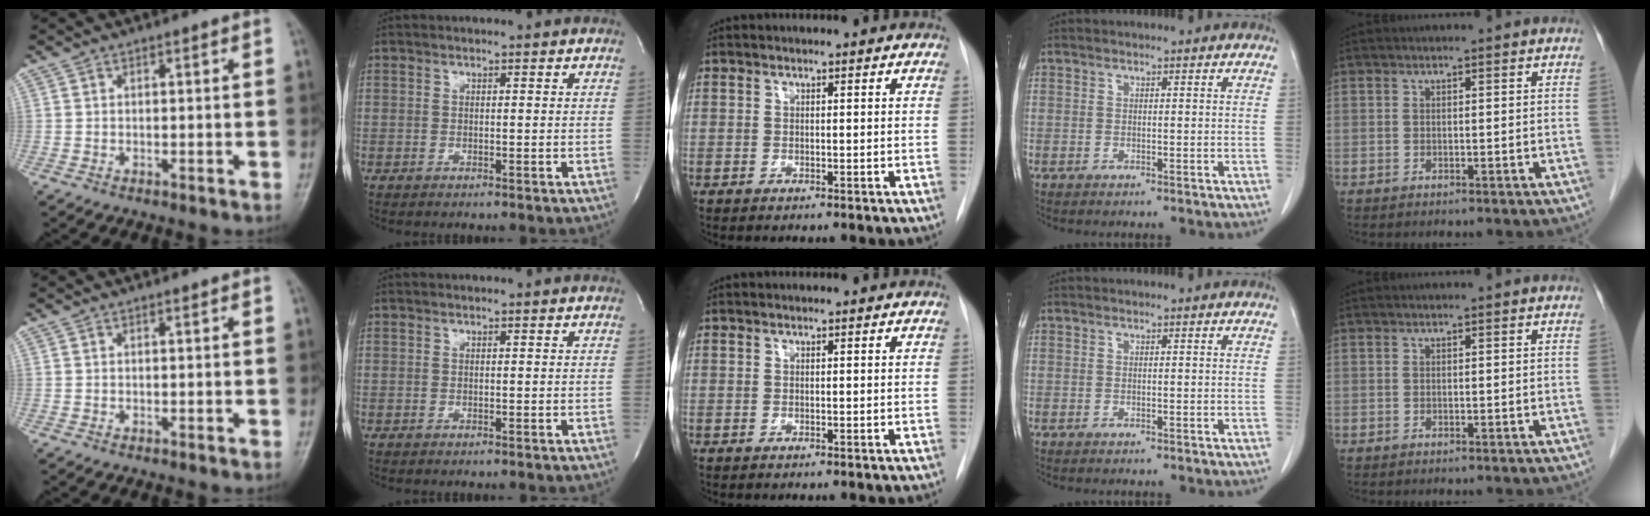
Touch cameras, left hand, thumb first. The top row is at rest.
{}